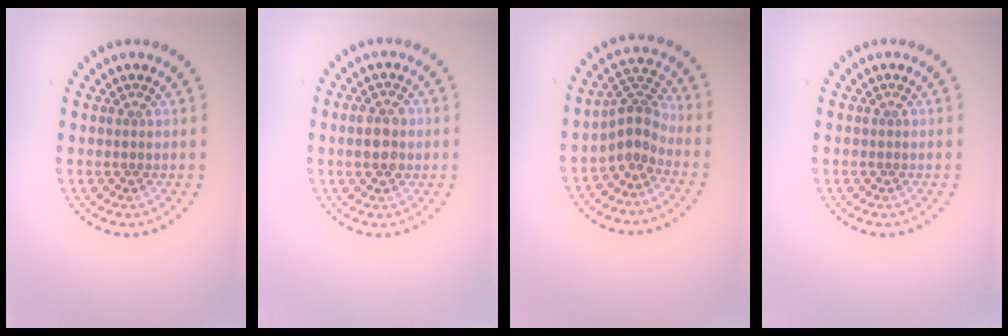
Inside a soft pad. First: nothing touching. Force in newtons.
{"total": 2.9, "press": 2.9, "slide": 0.2}
{"total": 2.8, "press": 2.3, "slide": 1.6}
{"total": 0.0}